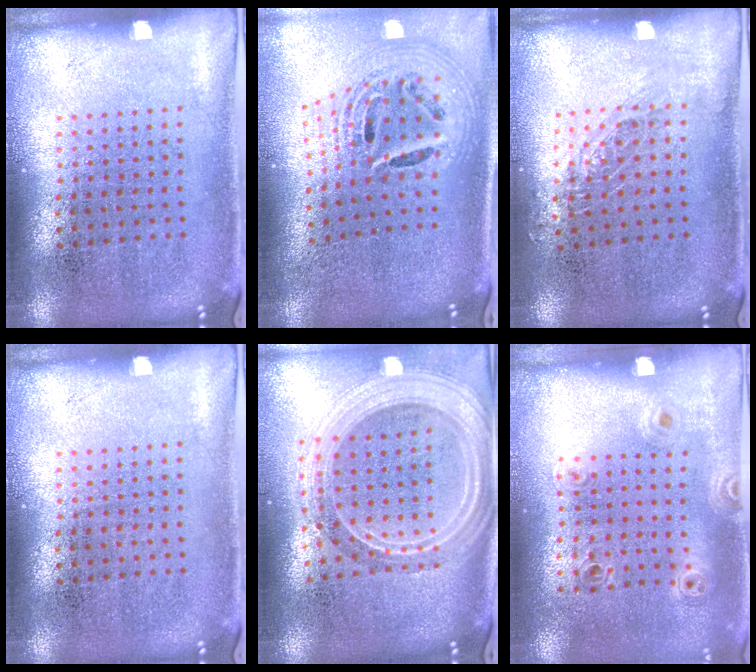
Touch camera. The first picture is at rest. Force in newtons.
{"total": 2.7, "press": 1.9, "slide": 1.9}
{"total": 0.8, "press": 0.8, "slide": 0.2}
{"total": 0.0}
{"total": 2.7, "press": 2.3, "slide": 1.4}
{"total": 0.9, "press": 0.8, "slide": 0.3}